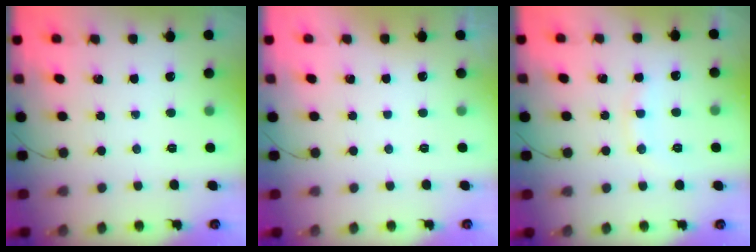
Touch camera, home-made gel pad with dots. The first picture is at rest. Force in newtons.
{"total": 3.0, "press": 3.0, "slide": 0.1}
{"total": 8.1, "press": 8.0, "slide": 1.1}